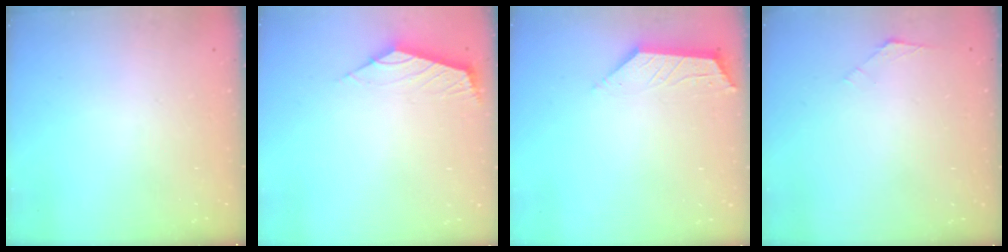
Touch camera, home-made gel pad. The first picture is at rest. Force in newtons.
{"total": 2.5, "press": 2.4, "slide": 0.6}
{"total": 2.7, "press": 2.7, "slide": 0.5}
{"total": 2.6, "press": 2.6, "slide": 0.7}